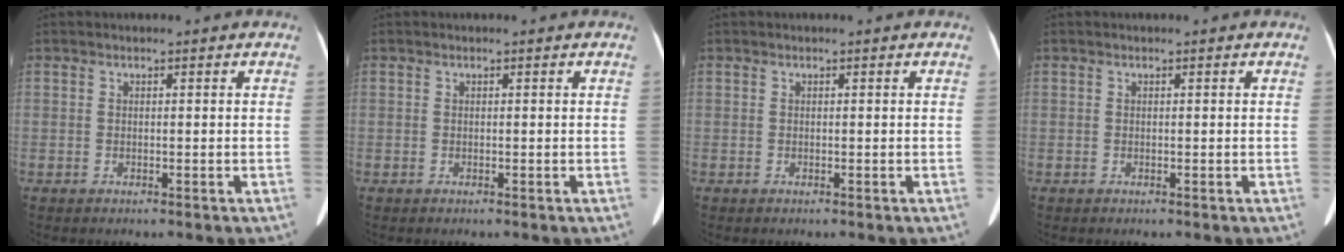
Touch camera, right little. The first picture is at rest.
{"total": 0.0}
{"total": 0.0}
{"total": 0.0}